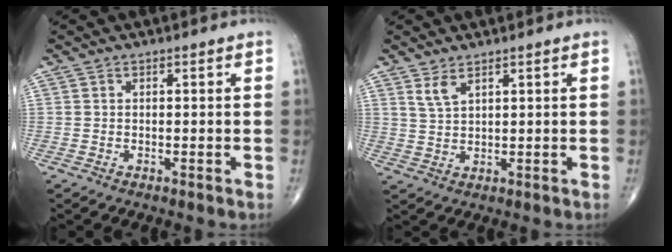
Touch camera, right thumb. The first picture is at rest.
{"total": 3.0, "force": [2.0, 1.0, 2.0], "torque": [-0.042, -0.010, 0.049]}